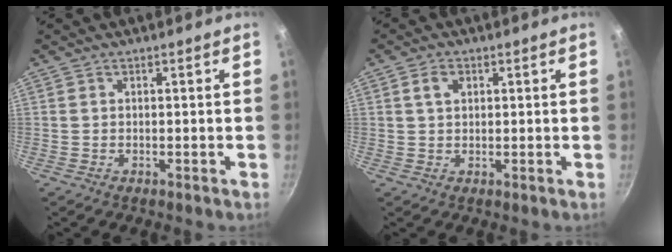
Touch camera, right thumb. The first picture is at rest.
{"total": 1.3, "force": [0.5, 0.9, 0.8], "torque": [-0.012, 0.004, 0.008]}